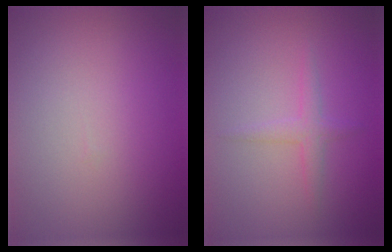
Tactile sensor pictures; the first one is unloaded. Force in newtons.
{"total": 1.5, "press": 1.5, "slide": 0.0}